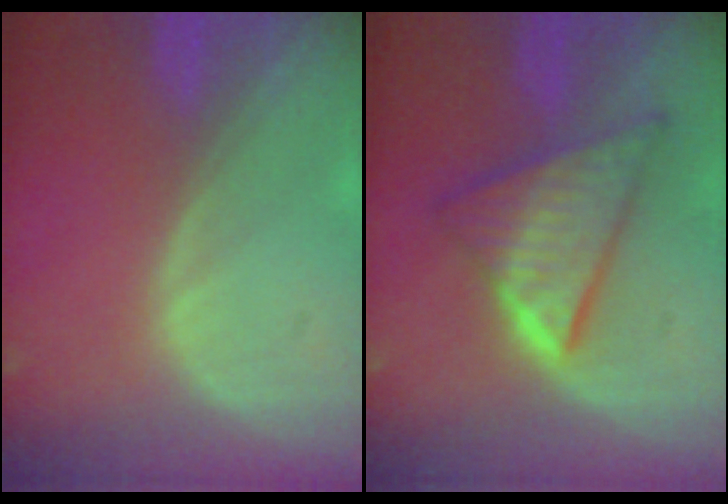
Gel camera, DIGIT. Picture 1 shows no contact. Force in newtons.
{"total": 8.6, "press": 8.6, "slide": 0.5}